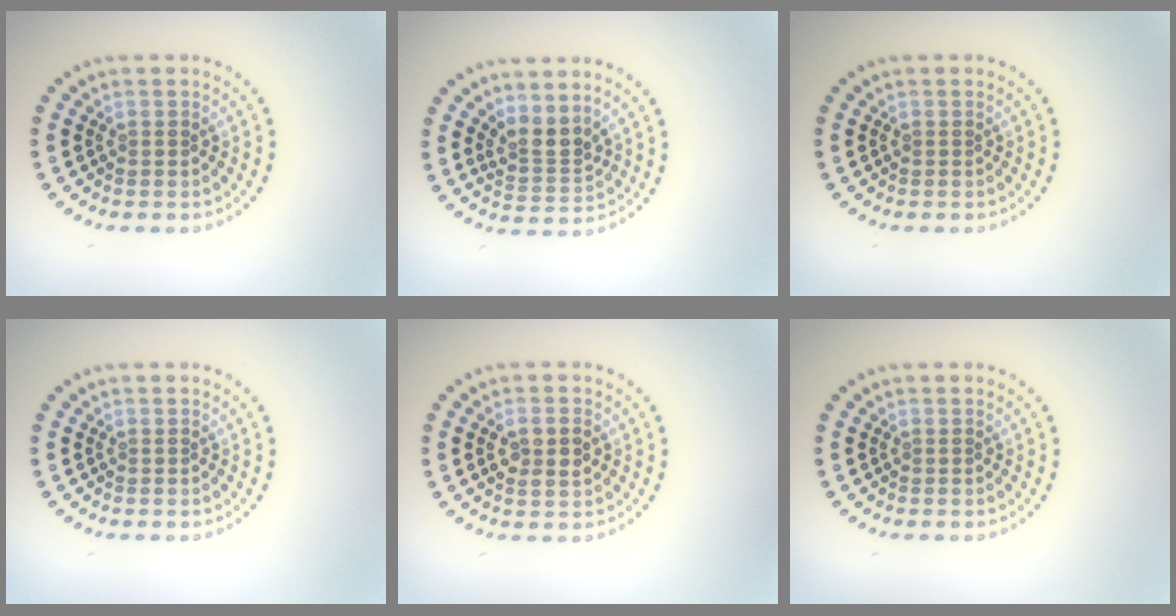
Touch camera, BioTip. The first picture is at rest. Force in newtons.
{"total": 2.6, "press": 1.9, "slide": 1.8}
{"total": 0.0}
{"total": 0.0}
{"total": 2.5, "press": 2.5, "slide": 0.2}
{"total": 0.0}